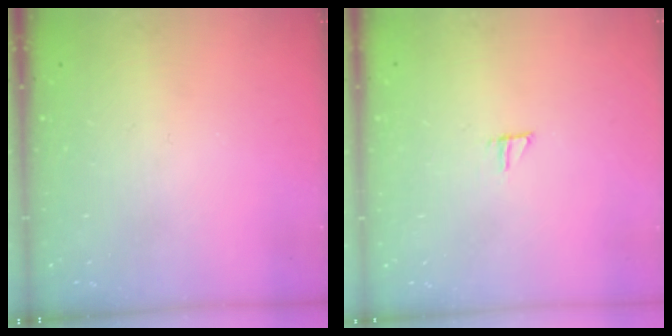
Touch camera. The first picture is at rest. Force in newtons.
{"total": 5.4, "press": 5.4, "slide": 0.5}